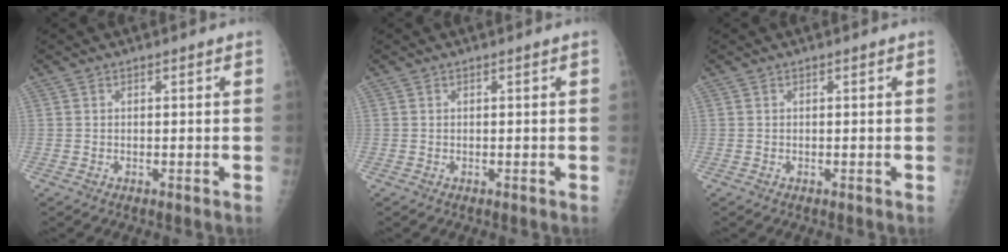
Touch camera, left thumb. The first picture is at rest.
{"total": 0.0}
{"total": 0.0}